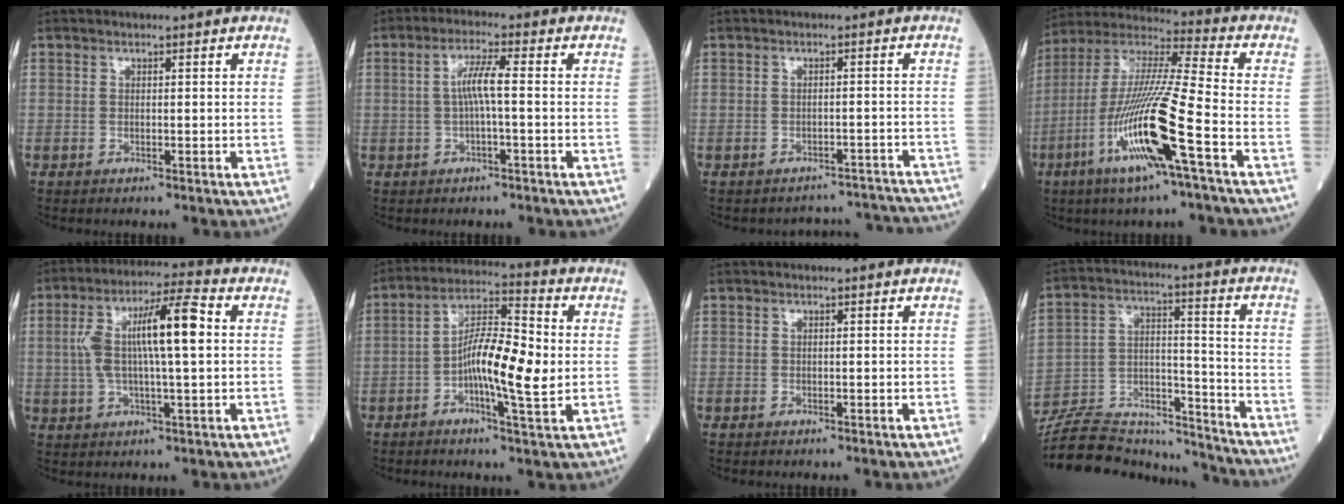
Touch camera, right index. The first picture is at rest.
{"total": 4.3, "force": [-0.1, 0.1, 4.3], "torque": [-0.084, 0.011, 0.000]}
{"total": 9.5, "force": [-9.4, 1.4, -0.8], "torque": [0.022, 0.034, -0.096]}
{"total": 18.9, "force": [-7.2, -0.2, 17.5], "torque": [-0.369, -0.025, -0.147]}
{"total": 12.4, "force": [1.6, 1.9, 12.1], "torque": [-0.226, 0.027, 0.024]}
{"total": 11.1, "force": [-1.2, 1.8, 10.8], "torque": [-0.193, 0.010, -0.029]}
{"total": 0.0}
{"total": 19.4, "force": [-18.4, 4.1, 4.6], "torque": [-0.108, 0.029, -0.292]}